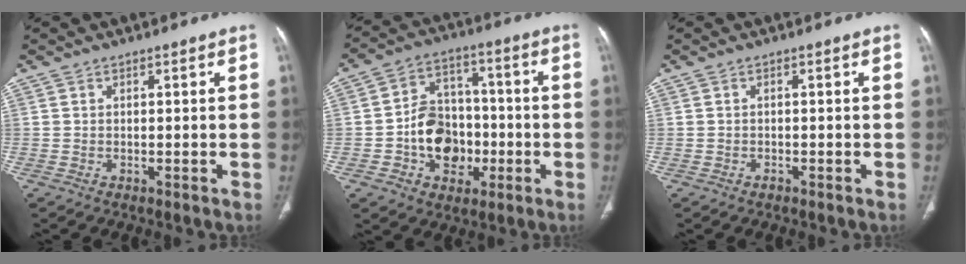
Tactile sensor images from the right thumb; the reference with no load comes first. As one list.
[{"total": 13.2, "force": [-3.0, 10.3, 7.7], "torque": [-0.076, 0.035, -0.049]}, {"total": 0.8, "force": [-0.5, 0.5, 0.3], "torque": [-0.005, 0.003, -0.008]}]